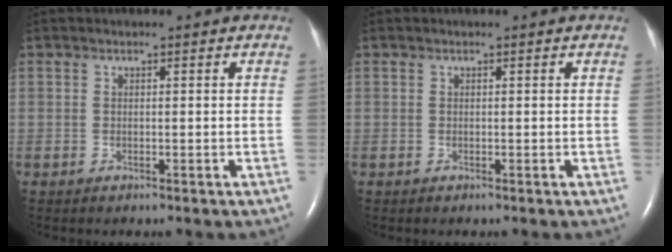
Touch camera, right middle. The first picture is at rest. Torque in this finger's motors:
{"motor_torque": [0.00, 0.00, 0.00, 0.00]}